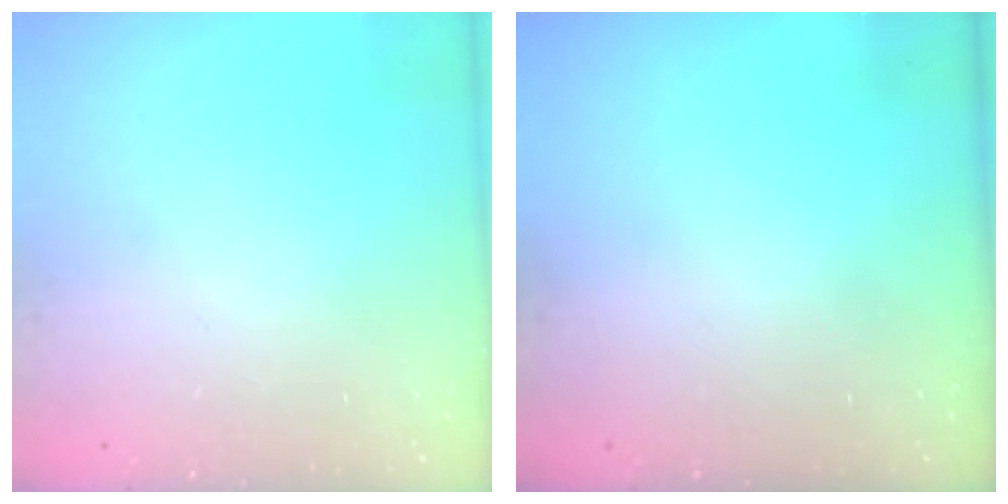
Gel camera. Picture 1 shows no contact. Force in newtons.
{"total": 0.0}